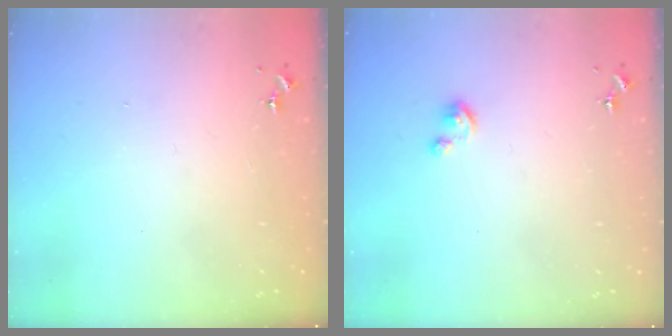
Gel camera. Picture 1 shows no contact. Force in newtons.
{"total": 2.6, "press": 2.6, "slide": 0.3}